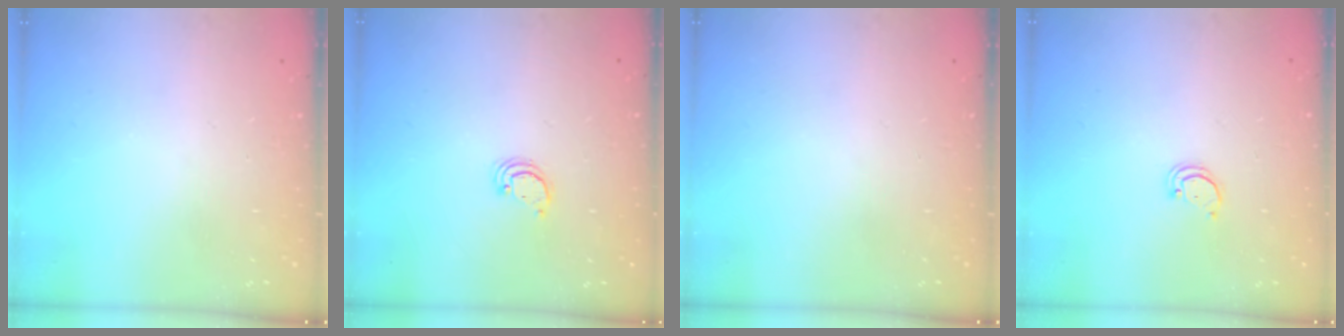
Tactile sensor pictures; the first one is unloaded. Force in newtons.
{"total": 2.4, "press": 2.4, "slide": 0.2}
{"total": 0.0}
{"total": 1.6, "press": 1.6, "slide": 0.1}